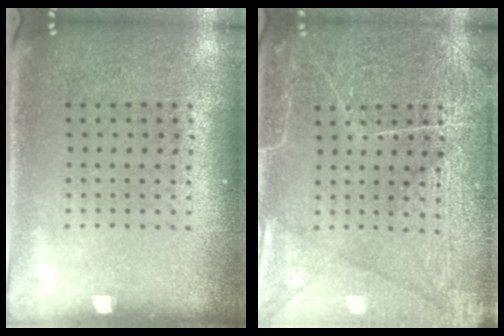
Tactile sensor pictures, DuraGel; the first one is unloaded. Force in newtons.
{"total": 5.3, "press": 5.2, "slide": 0.6}